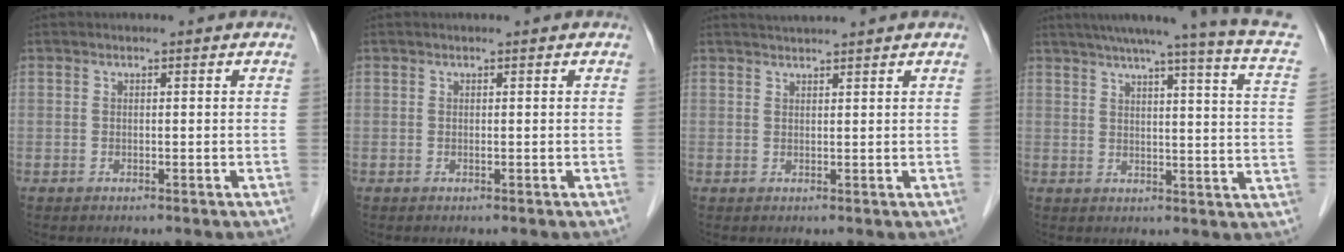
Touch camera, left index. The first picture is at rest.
{"total": 0.0}
{"total": 2.7, "force": [2.5, -0.7, 0.7], "torque": [-0.007, 0.019, 0.048]}
{"total": 19.1, "force": [15.4, -0.9, 11.2], "torque": [-0.167, -0.024, 0.177]}